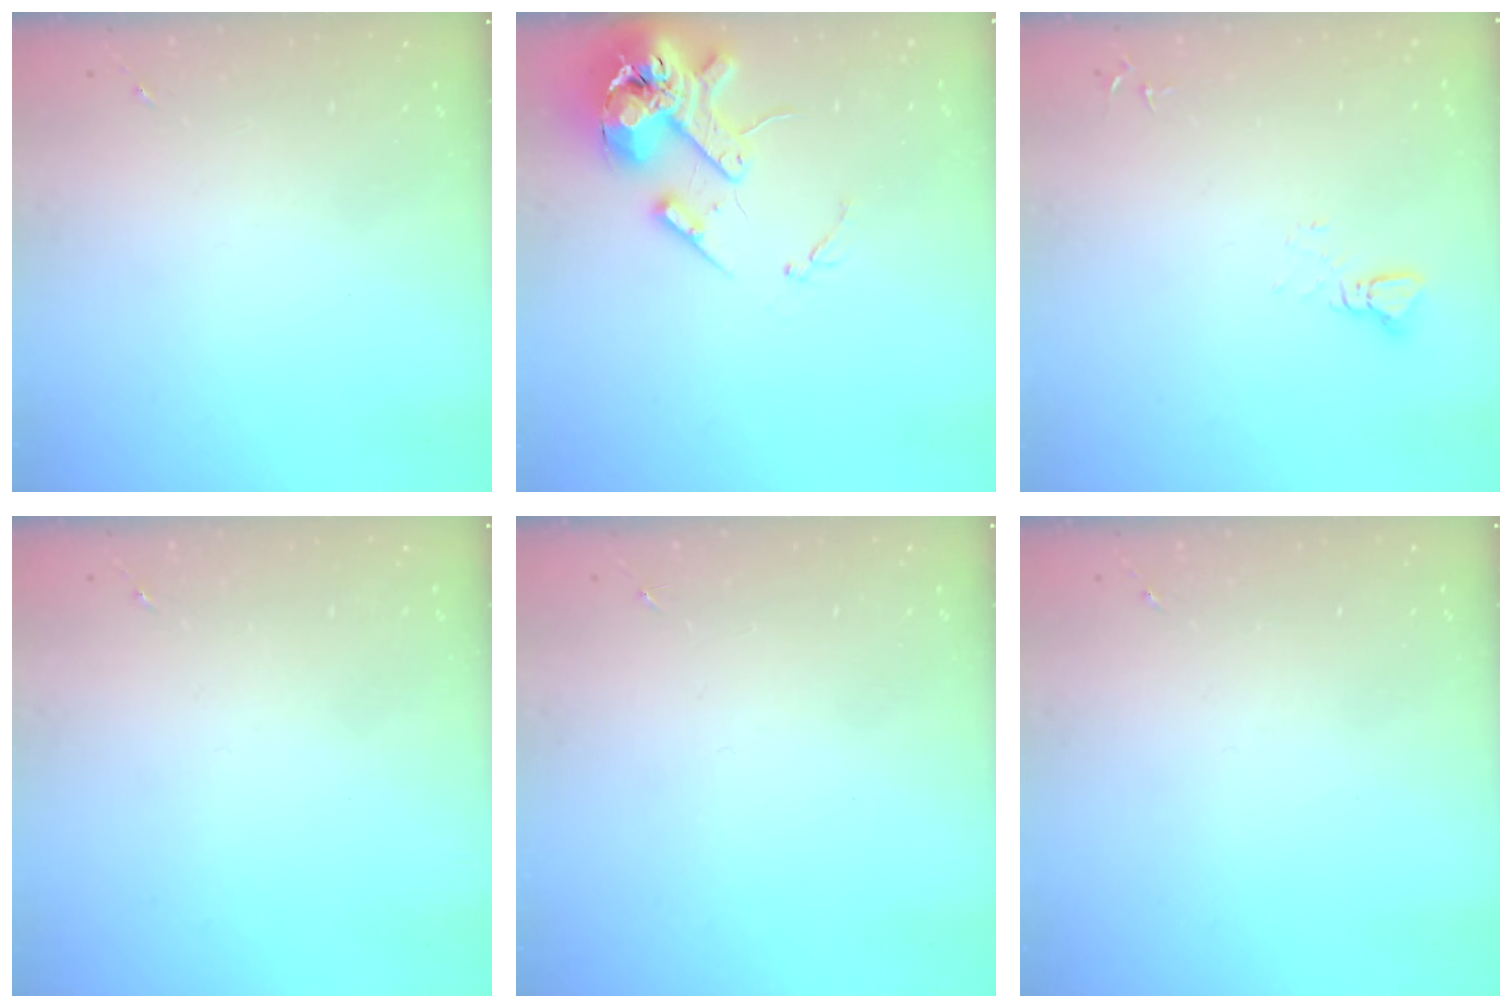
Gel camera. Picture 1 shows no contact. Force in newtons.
{"total": 15.7, "press": 15.5, "slide": 2.3}
{"total": 2.2, "press": 2.2, "slide": 0.1}
{"total": 0.0}
{"total": 0.0}
{"total": 0.0}